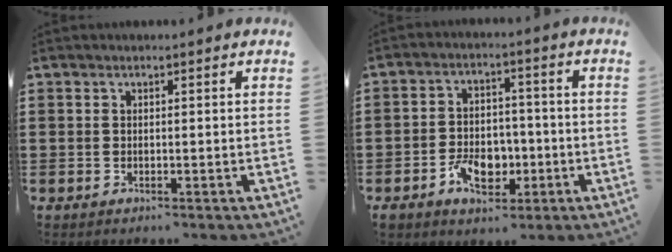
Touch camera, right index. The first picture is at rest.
{"total": 7.2, "force": [-2.8, 4.8, 4.6], "torque": [-0.067, 0.016, -0.044]}